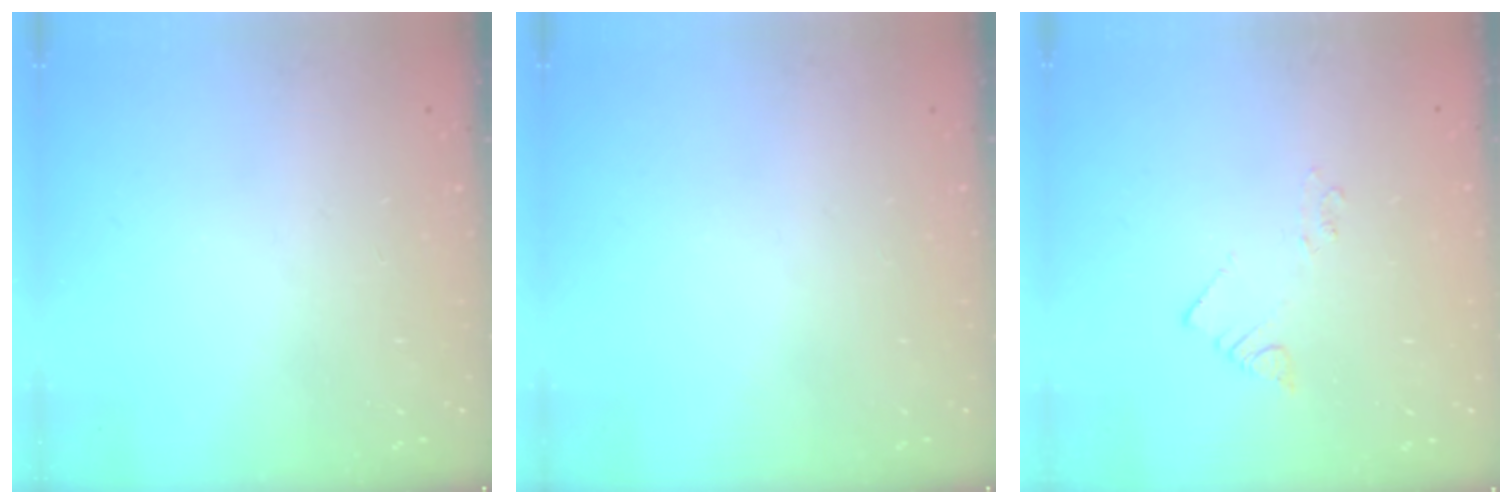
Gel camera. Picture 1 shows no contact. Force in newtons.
{"total": 0.0}
{"total": 2.1, "press": 2.1, "slide": 0.1}